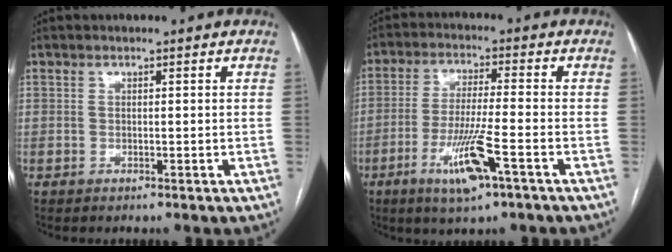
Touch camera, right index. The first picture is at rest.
{"total": 9.4, "force": [-4.4, 0.5, 8.3], "torque": [-0.158, -0.013, -0.076]}